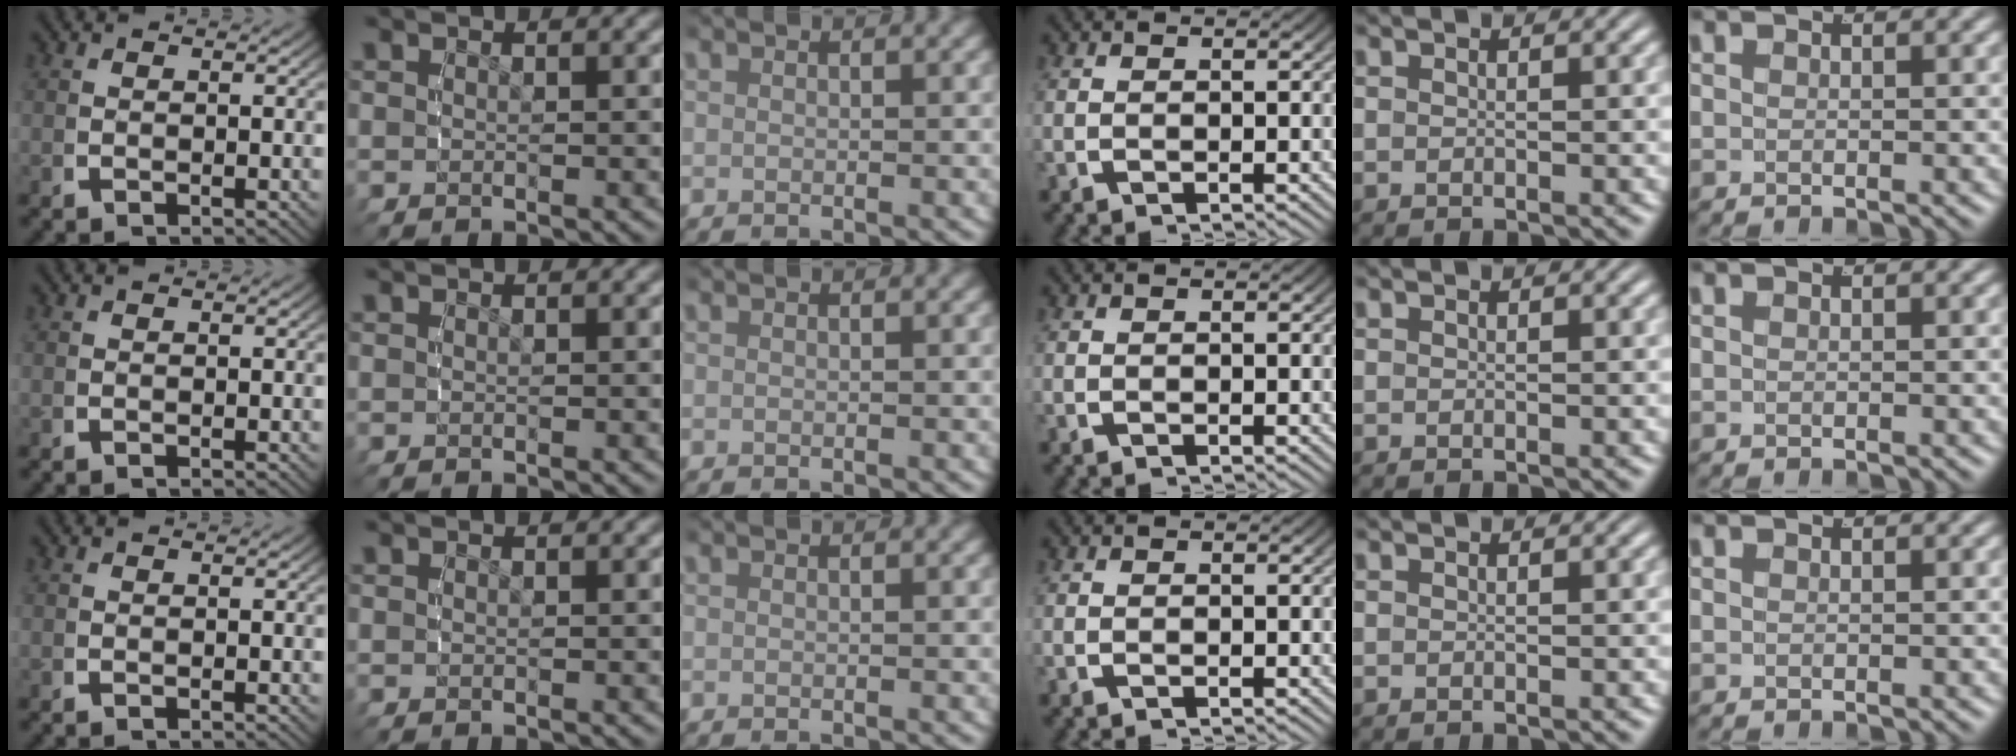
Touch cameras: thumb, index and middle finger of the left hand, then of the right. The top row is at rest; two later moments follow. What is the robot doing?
{"motion": "reach", "object": "pencil case"}